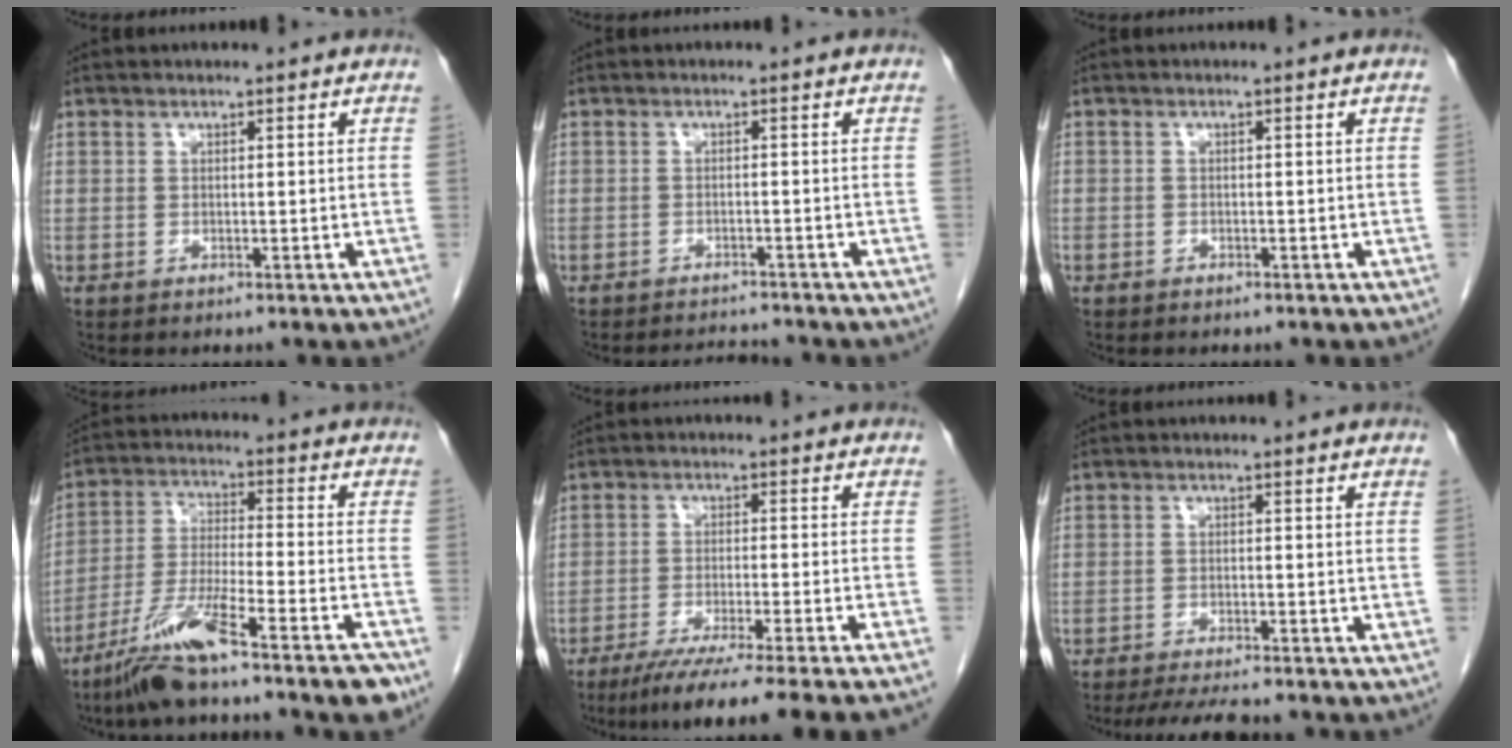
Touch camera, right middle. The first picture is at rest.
{"total": 3.4, "force": [-3.4, 0.2, 0.1], "torque": [-0.005, -0.010, -0.051]}
{"total": 1.0, "force": [-0.7, 0.7, 0.1], "torque": [-0.012, 0.002, -0.012]}
{"total": 13.9, "force": [-10.1, 0.2, 9.6], "torque": [-0.178, -0.020, -0.178]}
{"total": 14.0, "force": [-11.4, -2.0, 7.8], "torque": [-0.097, -0.050, -0.172]}
{"total": 6.0, "force": [-5.3, 0.5, 2.8], "torque": [-0.042, -0.016, -0.083]}